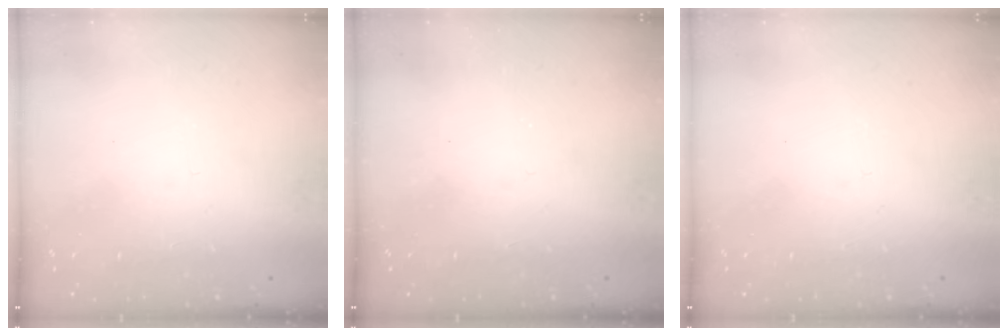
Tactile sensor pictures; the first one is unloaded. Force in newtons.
{"total": 0.9, "press": 0.9, "slide": 0.3}
{"total": 0.0}